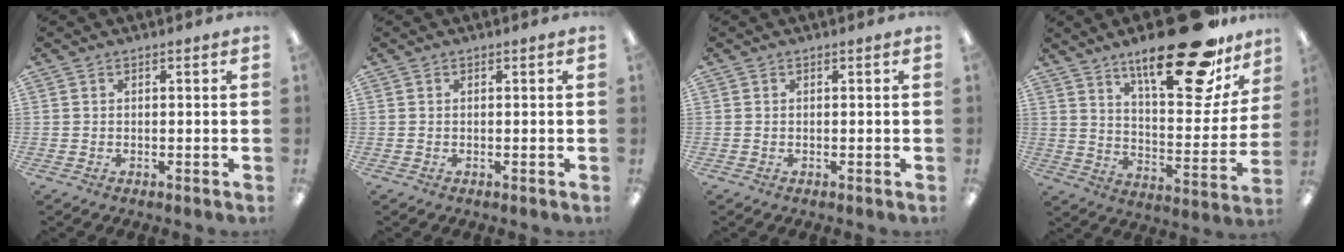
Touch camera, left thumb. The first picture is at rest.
{"total": 0.0}
{"total": 0.0}
{"total": 26.7, "force": [18.8, 8.6, 16.9], "torque": [-0.239, -0.119, 0.302]}